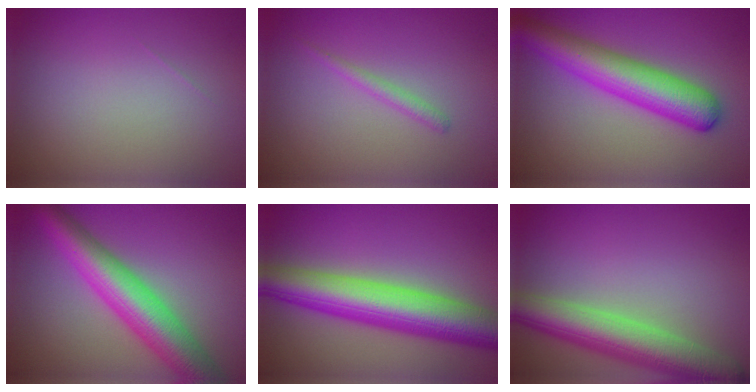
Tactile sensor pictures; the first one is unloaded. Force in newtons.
{"total": 1.2, "press": 1.2, "slide": 0.0}
{"total": 7.4, "press": 7.4, "slide": 0.2}
{"total": 8.6, "press": 8.6, "slide": 0.1}
{"total": 9.9, "press": 9.9, "slide": 0.4}
{"total": 7.6, "press": 7.6, "slide": 0.6}